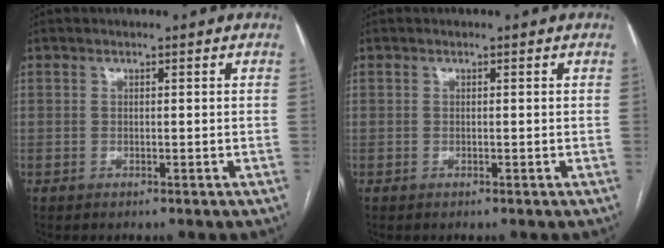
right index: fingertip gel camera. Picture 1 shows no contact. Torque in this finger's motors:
{"motor_torque": [0.00, 0.00, 0.04, 0.01]}